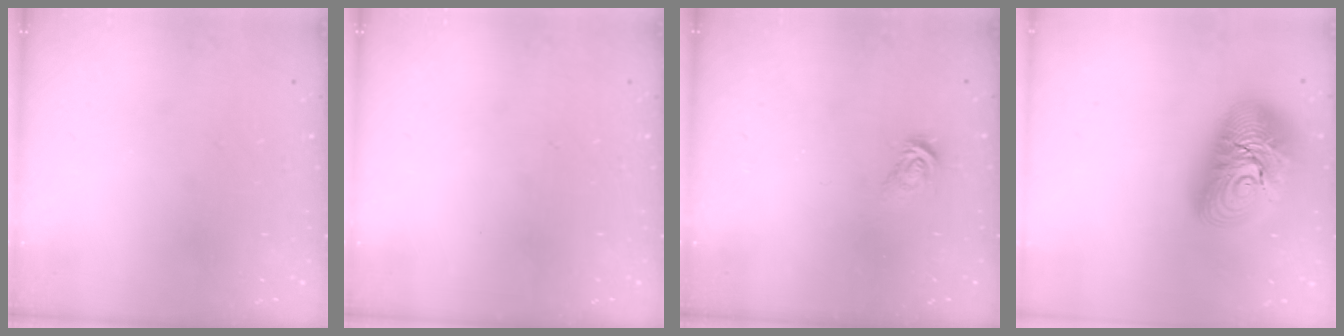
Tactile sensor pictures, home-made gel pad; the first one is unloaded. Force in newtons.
{"total": 0.0}
{"total": 4.9, "press": 4.9, "slide": 0.3}
{"total": 21.9, "press": 21.8, "slide": 1.9}